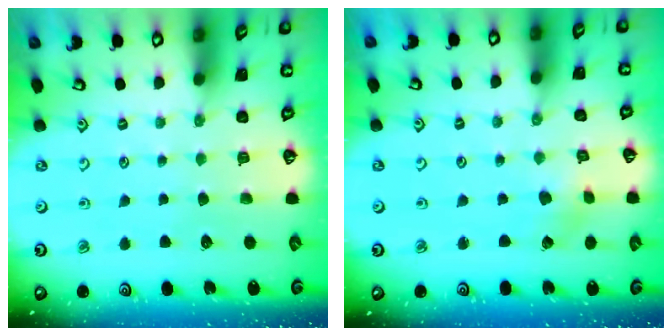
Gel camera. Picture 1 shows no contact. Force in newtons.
{"total": 1.9, "press": 1.9, "slide": 0.2}